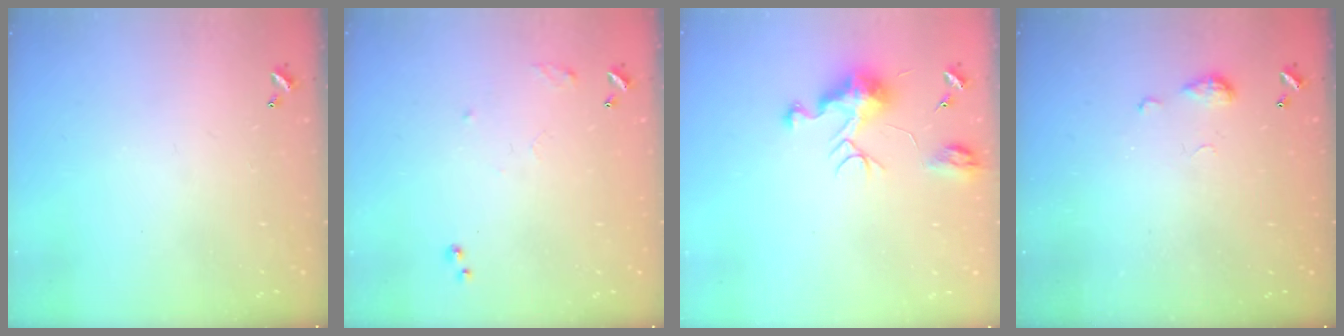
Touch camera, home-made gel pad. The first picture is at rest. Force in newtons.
{"total": 7.8, "press": 7.7, "slide": 0.9}
{"total": 9.5, "press": 9.5, "slide": 0.5}
{"total": 4.9, "press": 4.8, "slide": 0.7}